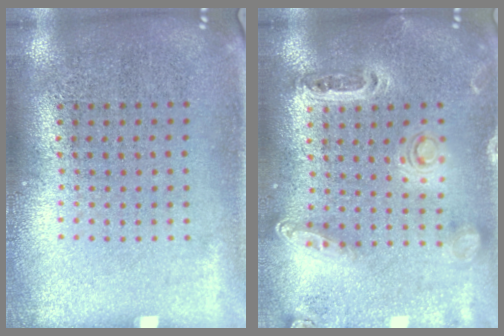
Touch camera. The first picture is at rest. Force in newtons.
{"total": 1.3, "press": 1.3, "slide": 0.3}